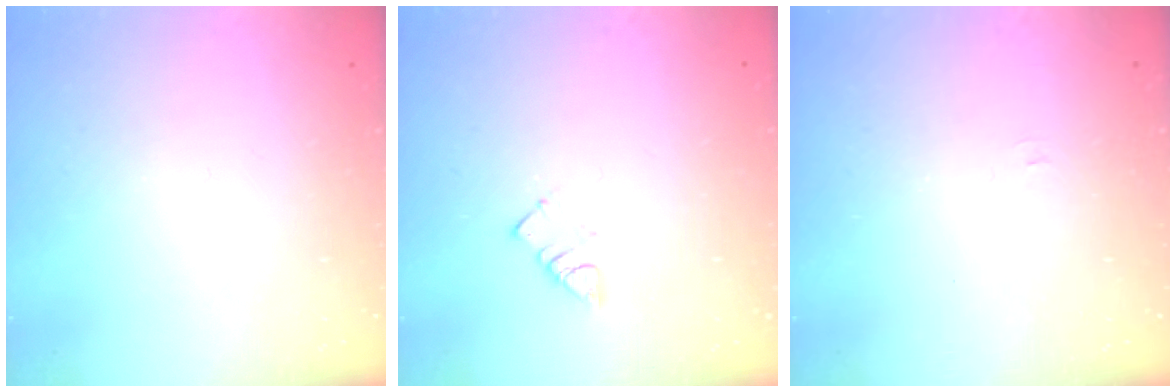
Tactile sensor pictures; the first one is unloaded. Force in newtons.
{"total": 4.4, "press": 4.3, "slide": 0.5}
{"total": 3.3, "press": 3.3, "slide": 0.5}